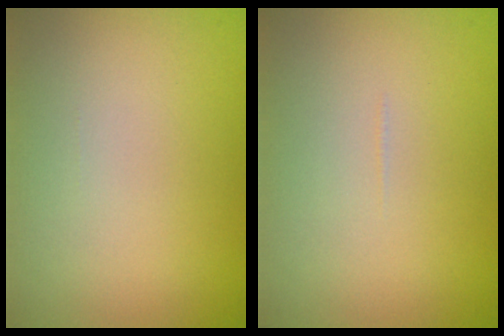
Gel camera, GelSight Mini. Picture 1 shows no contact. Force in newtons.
{"total": 0.0}